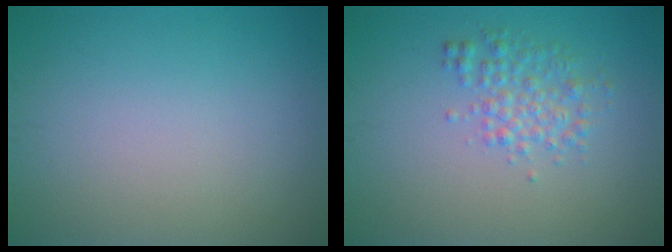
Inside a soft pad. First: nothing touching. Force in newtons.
{"total": 2.5, "press": 2.5, "slide": 0.0}